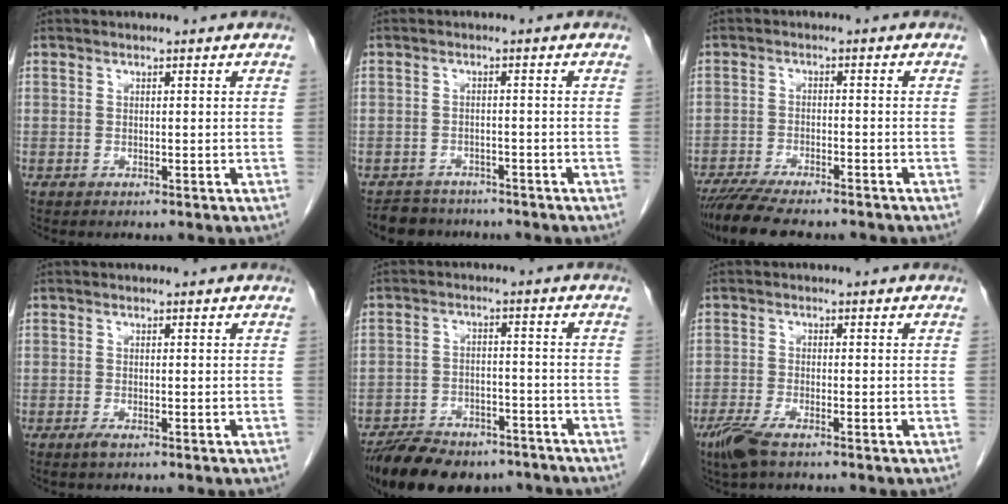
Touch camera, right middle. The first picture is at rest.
{"total": 5.0, "force": [-4.4, 2.3, 0.1], "torque": [-0.001, 0.000, -0.068]}
{"total": 10.9, "force": [-9.4, 1.9, 5.1], "torque": [-0.078, -0.015, -0.145]}
{"total": 0.9, "force": [-0.6, 0.1, 0.7], "torque": [-0.015, -0.003, -0.009]}
{"total": 14.9, "force": [-11.9, 6.3, 6.6], "torque": [-0.119, -0.003, -0.176]}
{"total": 4.1, "force": [-2.7, 0.8, 2.9], "torque": [-0.065, -0.010, -0.054]}